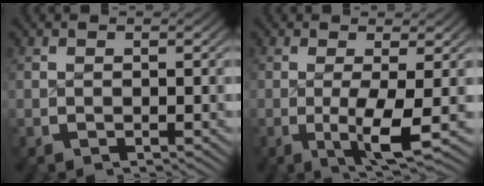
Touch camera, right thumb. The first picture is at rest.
{"total": 5.0, "force": [-0.7, 1.4, 4.7], "torque": [-0.092, -0.015, -0.010]}